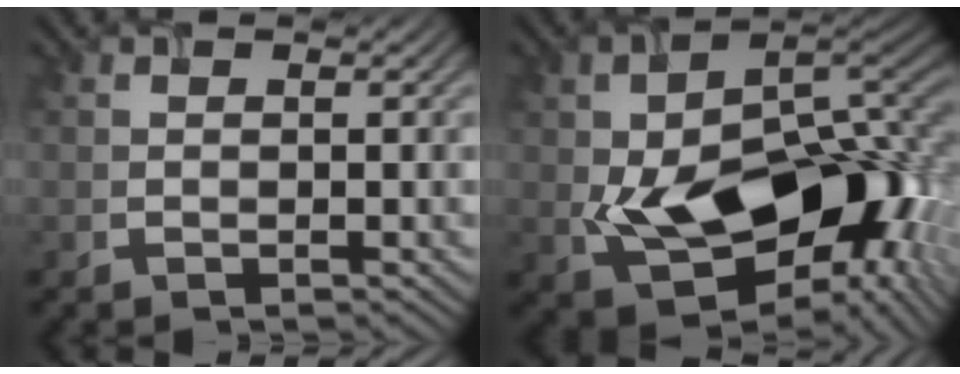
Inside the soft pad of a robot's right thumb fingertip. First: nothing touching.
{"total": 17.9, "force": [-3.8, 10.8, 13.8], "torque": [-0.207, -0.019, -0.057]}